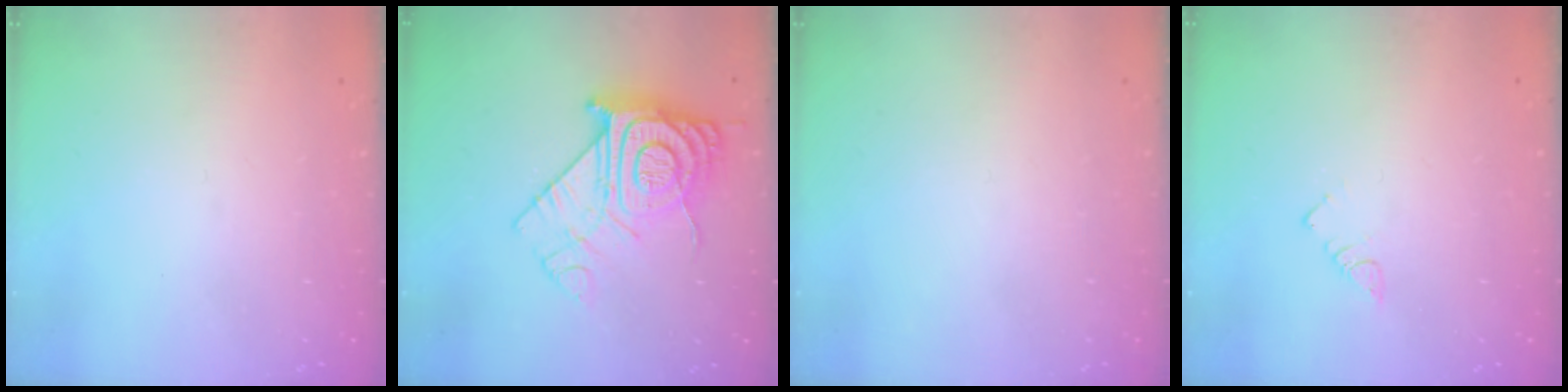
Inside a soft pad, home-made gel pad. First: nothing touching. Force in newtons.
{"total": 14.8, "press": 14.7, "slide": 1.3}
{"total": 1.5, "press": 1.5, "slide": 0.1}
{"total": 3.4, "press": 3.4, "slide": 0.5}